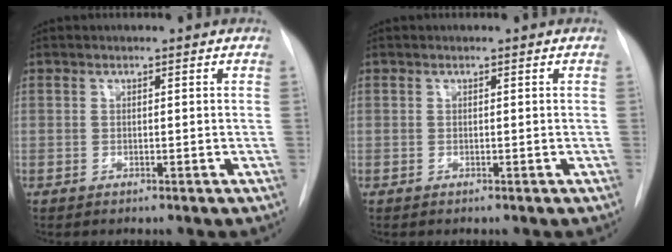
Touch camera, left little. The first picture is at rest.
{"total": 0.0}